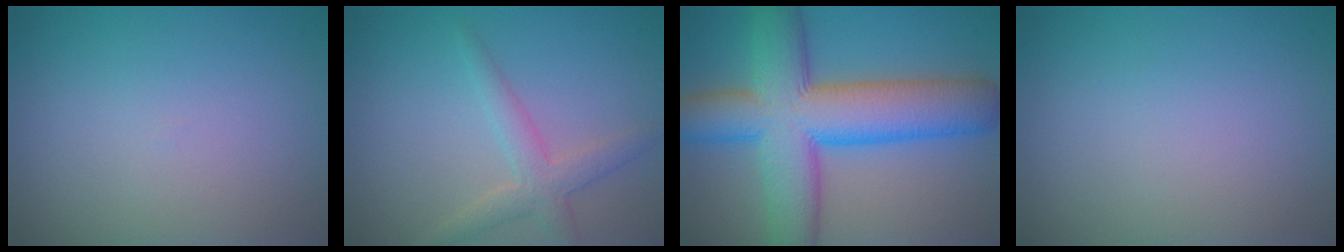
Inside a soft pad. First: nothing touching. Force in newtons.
{"total": 2.8, "press": 2.8, "slide": 0.1}
{"total": 12.3, "press": 12.3, "slide": 0.3}
{"total": 0.0}